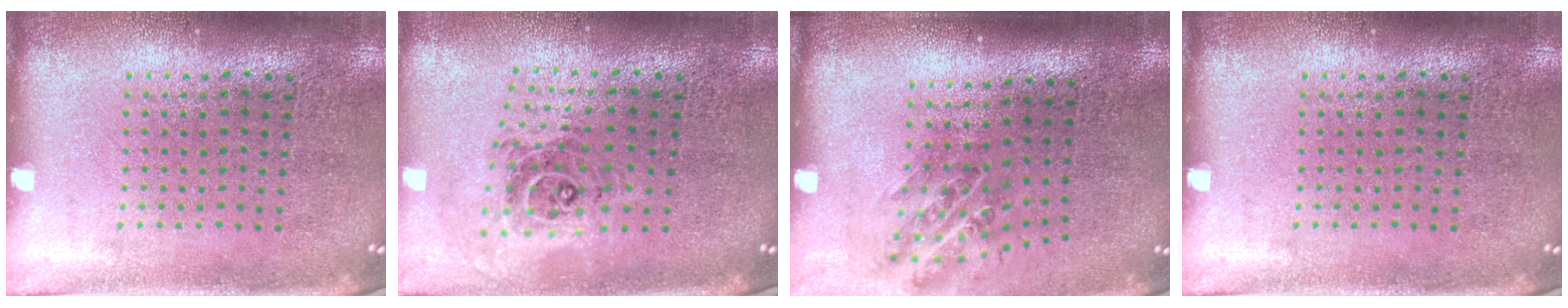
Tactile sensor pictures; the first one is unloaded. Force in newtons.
{"total": 1.0, "press": 0.9, "slide": 0.3}
{"total": 1.1, "press": 1.0, "slide": 0.6}
{"total": 0.0}